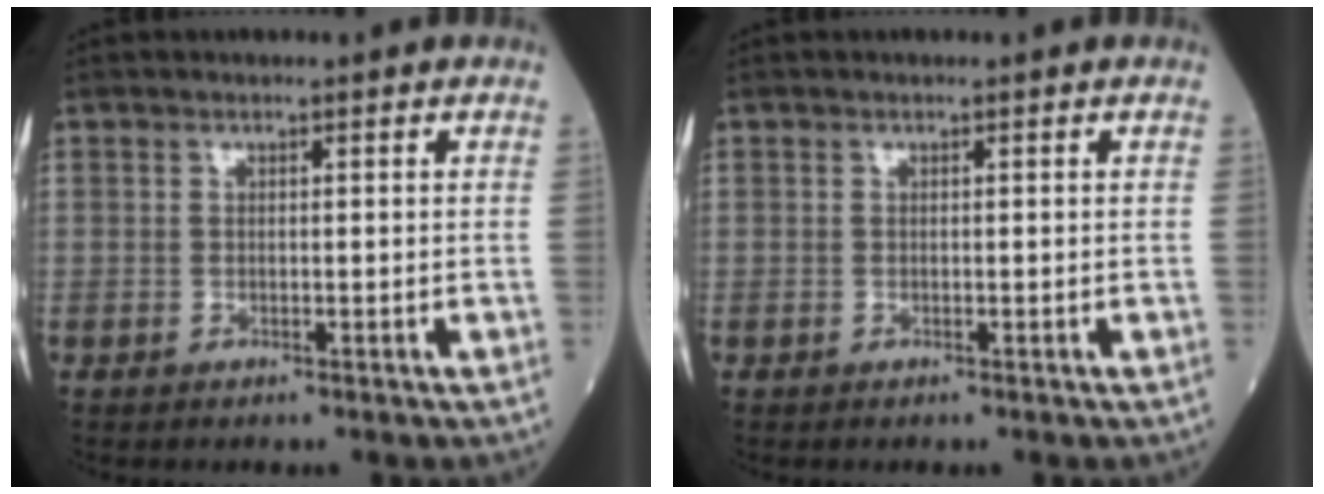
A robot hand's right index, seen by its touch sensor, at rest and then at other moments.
{"total": 0.0}